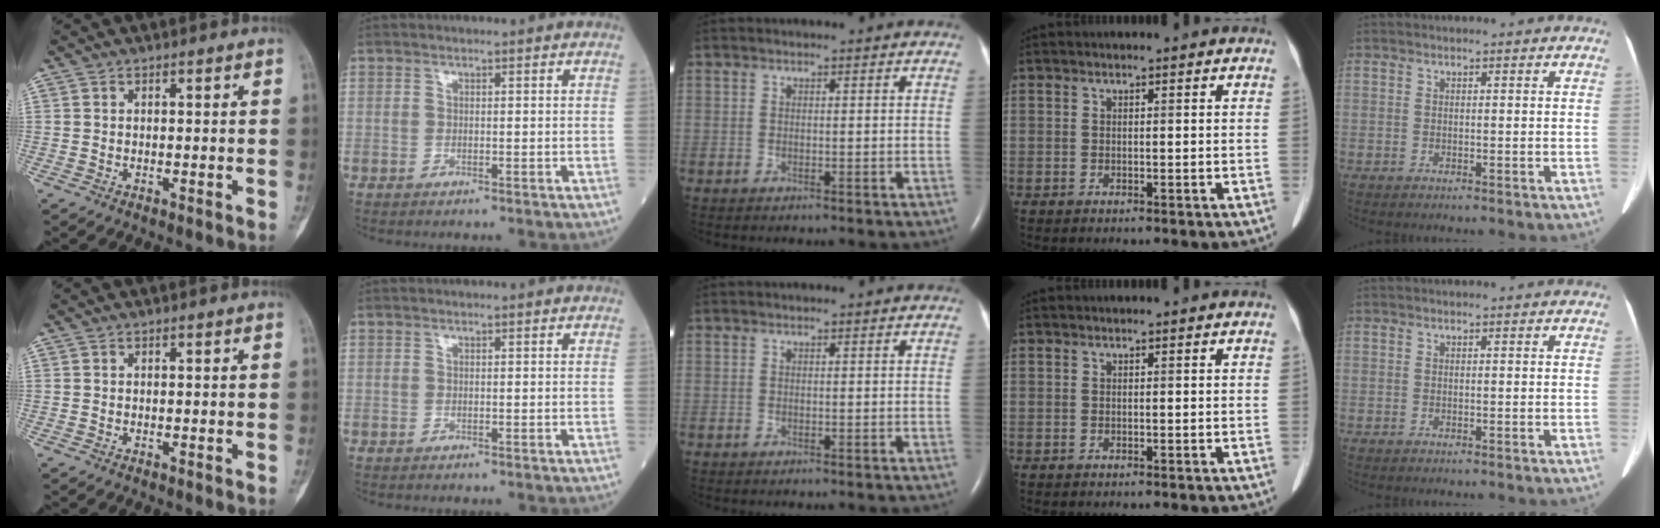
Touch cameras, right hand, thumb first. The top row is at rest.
{}